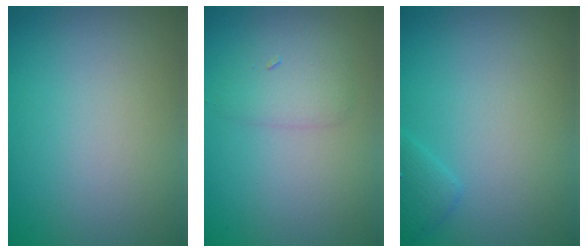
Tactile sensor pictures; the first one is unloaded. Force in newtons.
{"total": 2.1, "press": 2.1, "slide": 0.1}
{"total": 1.3, "press": 1.3, "slide": 0.2}